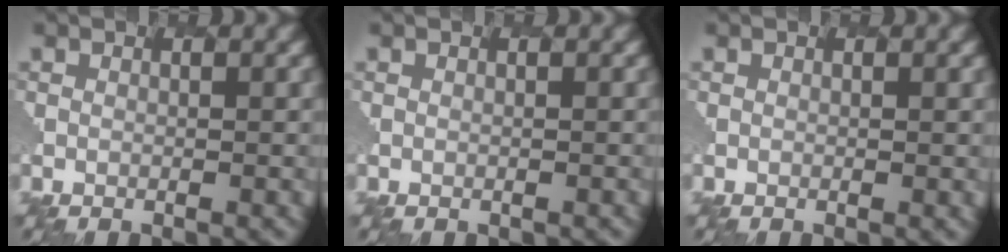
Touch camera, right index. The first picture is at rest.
{"total": 0.0}
{"total": 0.0}